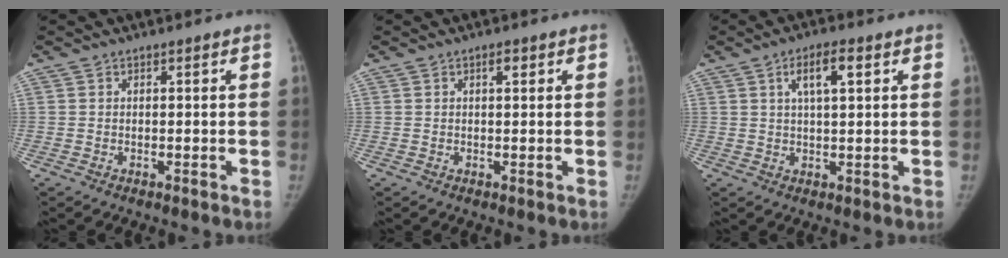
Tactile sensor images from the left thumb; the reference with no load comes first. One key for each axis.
{"total": 1.3, "fx": 0.6, "fy": 0.5, "fz": 1.1, "tx": -0.012, "ty": 0.002, "tz": 0.008}
{"total": 5.7, "fx": 2.3, "fy": 1.8, "fz": 5.0, "tx": -0.080, "ty": 0.003, "tz": 0.040}